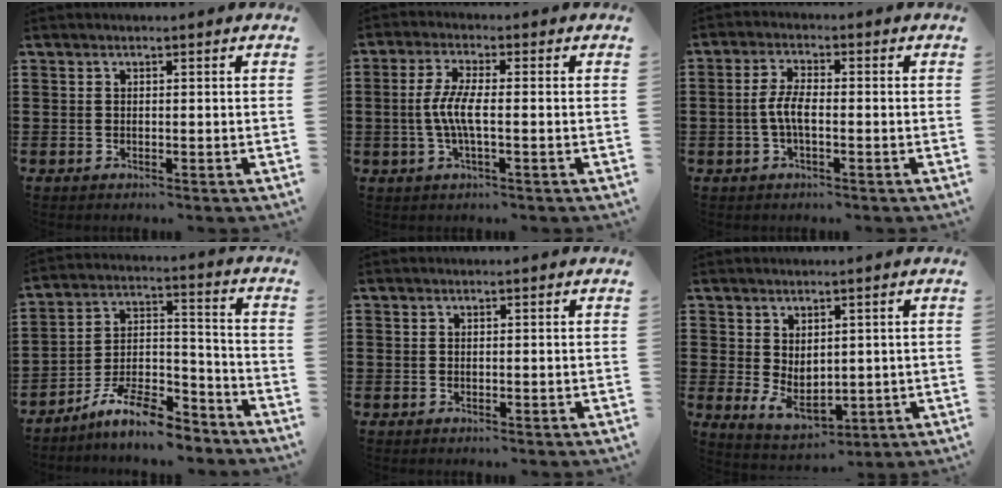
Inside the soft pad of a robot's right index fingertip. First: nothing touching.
{"total": 5.2, "force": [-0.8, 1.0, 5.0], "torque": [-0.118, -0.010, -0.026]}
{"total": 4.2, "force": [-0.9, 1.3, 3.9], "torque": [-0.099, -0.006, -0.026]}
{"total": 10.2, "force": [-8.7, 2.0, 4.8], "torque": [-0.082, 0.028, -0.163]}
{"total": 0.0}
{"total": 4.5, "force": [0.3, 3.0, 3.3], "torque": [-0.070, -0.001, 0.004]}